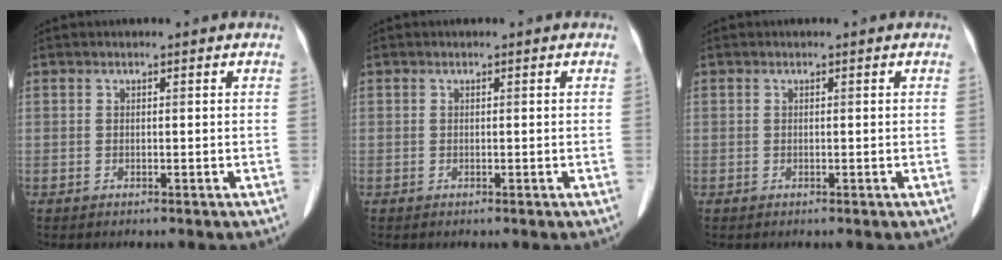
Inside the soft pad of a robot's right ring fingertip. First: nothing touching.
{"total": 0.0}
{"total": 0.0}